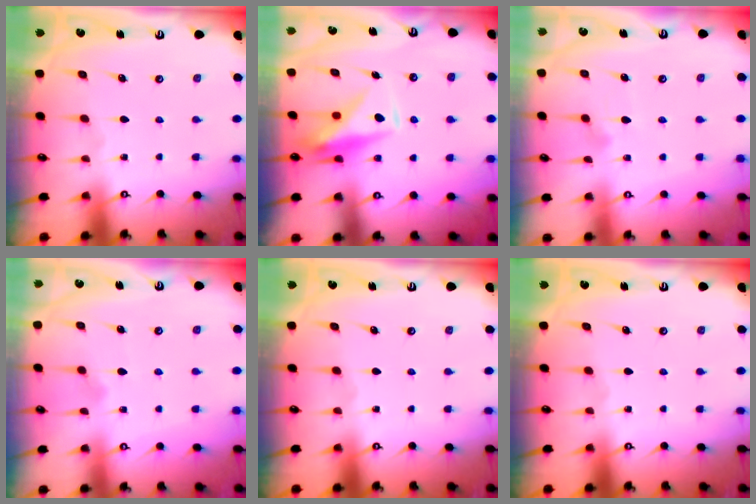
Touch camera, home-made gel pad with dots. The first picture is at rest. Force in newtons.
{"total": 9.3, "press": 9.2, "slide": 1.4}
{"total": 8.4, "press": 8.4, "slide": 0.4}
{"total": 7.5, "press": 7.5, "slide": 0.4}
{"total": 0.0}
{"total": 0.0}